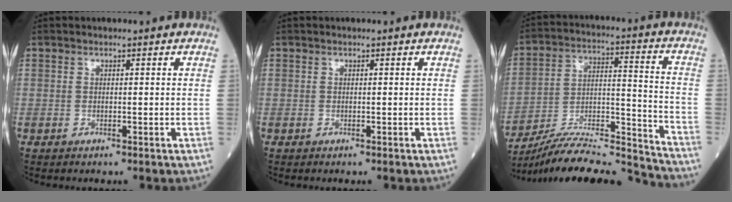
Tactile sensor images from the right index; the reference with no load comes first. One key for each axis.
{"total": 0.0}
{"total": 21.0, "fx": -20.1, "fy": 0.1, "fz": 6.1, "tx": -0.111, "ty": 0.012, "tz": -0.323}